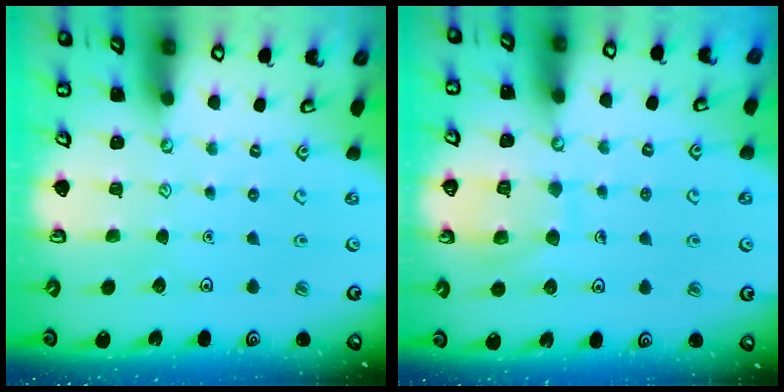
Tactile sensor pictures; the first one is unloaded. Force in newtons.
{"total": 8.6, "press": 8.6, "slide": 0.8}